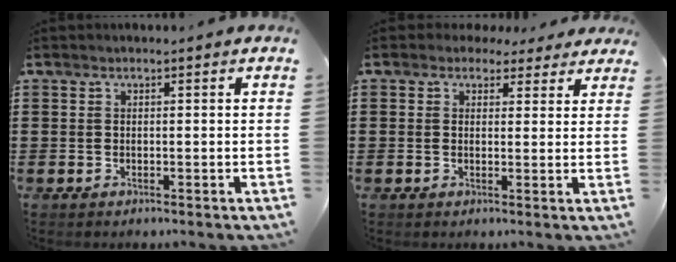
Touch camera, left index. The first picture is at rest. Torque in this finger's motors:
{"motor_torque": [2.14, 0.00, 0.04, -0.12]}